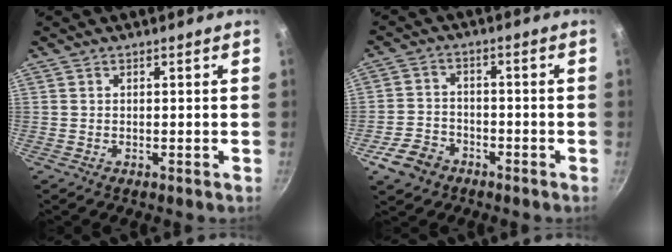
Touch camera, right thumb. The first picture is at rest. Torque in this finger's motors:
{"motor_torque": [-0.01, 0.18, -0.14, -0.02, 0.00]}